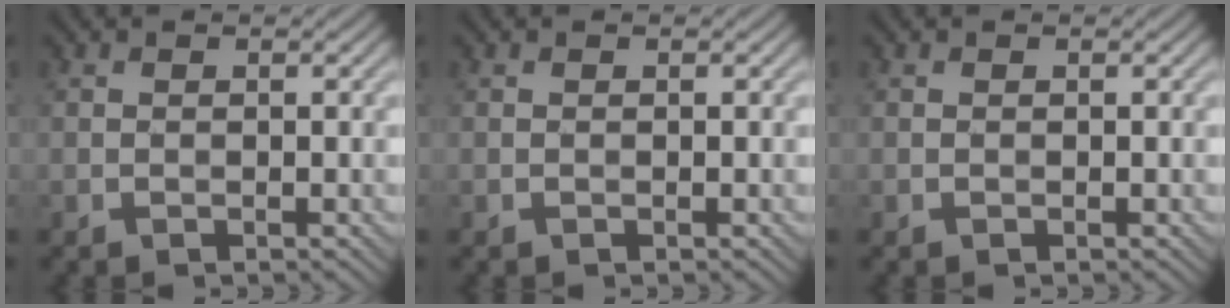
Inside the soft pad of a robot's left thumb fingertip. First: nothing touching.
{"total": 0.0}
{"total": 0.0}